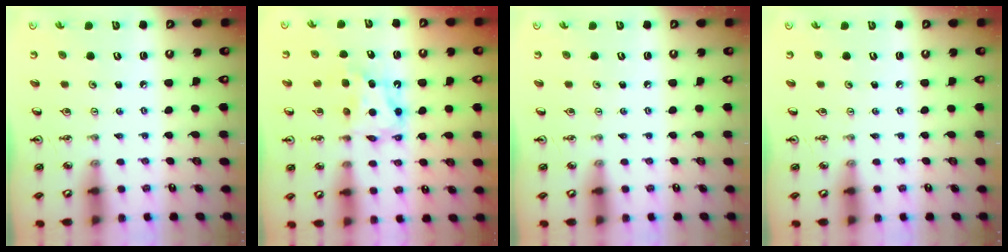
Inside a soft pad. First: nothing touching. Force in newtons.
{"total": 6.9, "press": 6.9, "slide": 0.6}
{"total": 0.0}
{"total": 0.0}